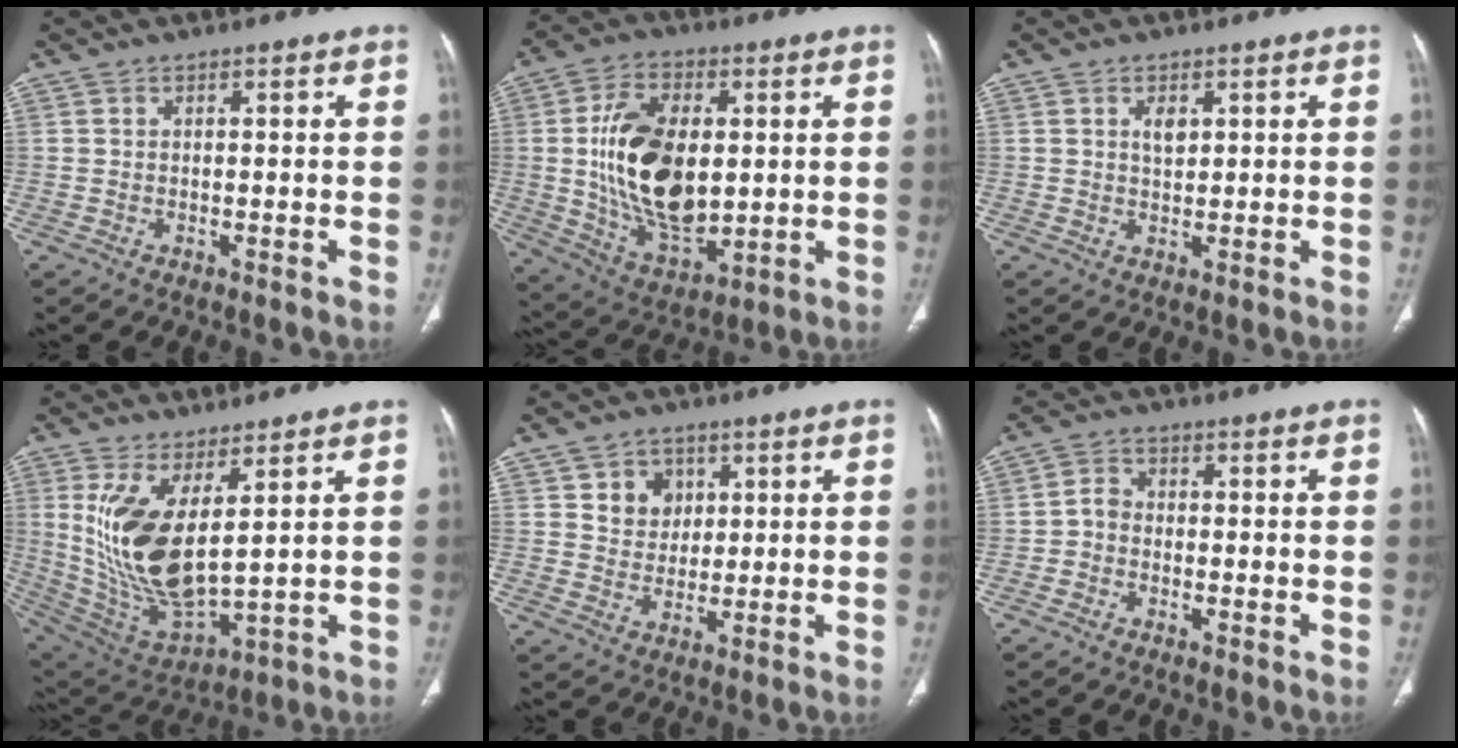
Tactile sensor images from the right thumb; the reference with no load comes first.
{"total": 19.3, "force": [1.4, 11.0, 15.8], "torque": [-0.268, -0.018, 0.038]}
{"total": 2.6, "force": [1.0, 1.6, 1.8], "torque": [-0.021, -0.005, 0.018]}
{"total": 15.6, "force": [4.1, 6.3, 13.7], "torque": [-0.270, -0.042, 0.105]}
{"total": 6.0, "force": [2.2, 5.2, 2.0], "torque": [-0.002, -0.007, 0.038]}
{"total": 2.6, "force": [-1.0, 2.1, 1.2], "torque": [-0.014, 0.012, -0.028]}